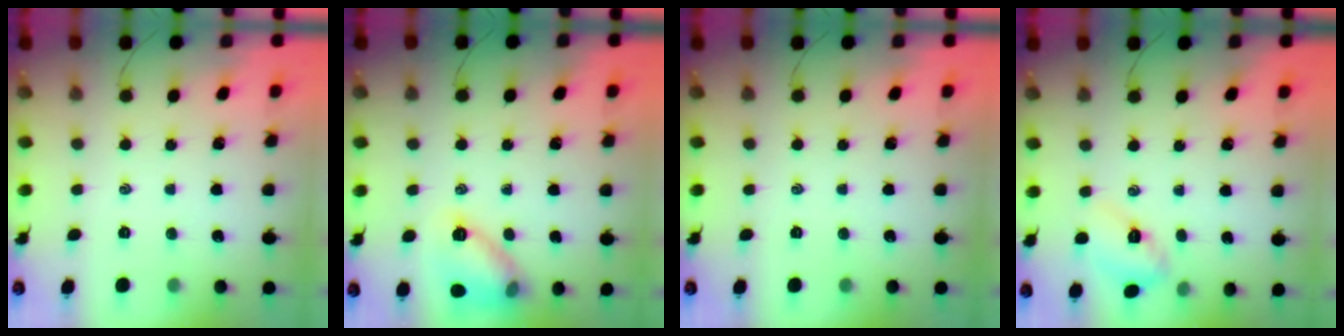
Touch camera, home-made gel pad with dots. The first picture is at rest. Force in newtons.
{"total": 11.5, "press": 11.5, "slide": 0.4}
{"total": 0.0}
{"total": 5.1, "press": 5.1, "slide": 0.7}